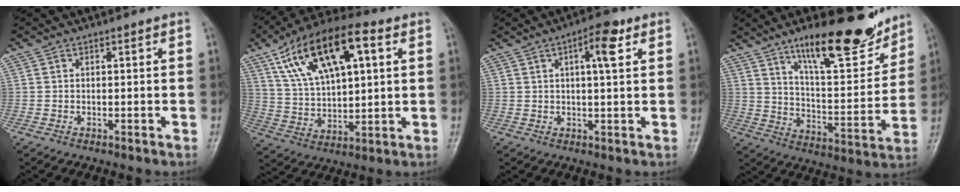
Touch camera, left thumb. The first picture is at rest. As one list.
[{"total": 19.0, "force": [8.0, 8.5, 15.0], "torque": [-0.248, 0.002, 0.140]}, {"total": 5.8, "force": [2.3, 1.6, 5.0], "torque": [-0.071, 0.003, 0.030]}, {"total": 19.1, "force": [13.4, 5.6, 12.4], "torque": [-0.144, -0.081, 0.216]}]